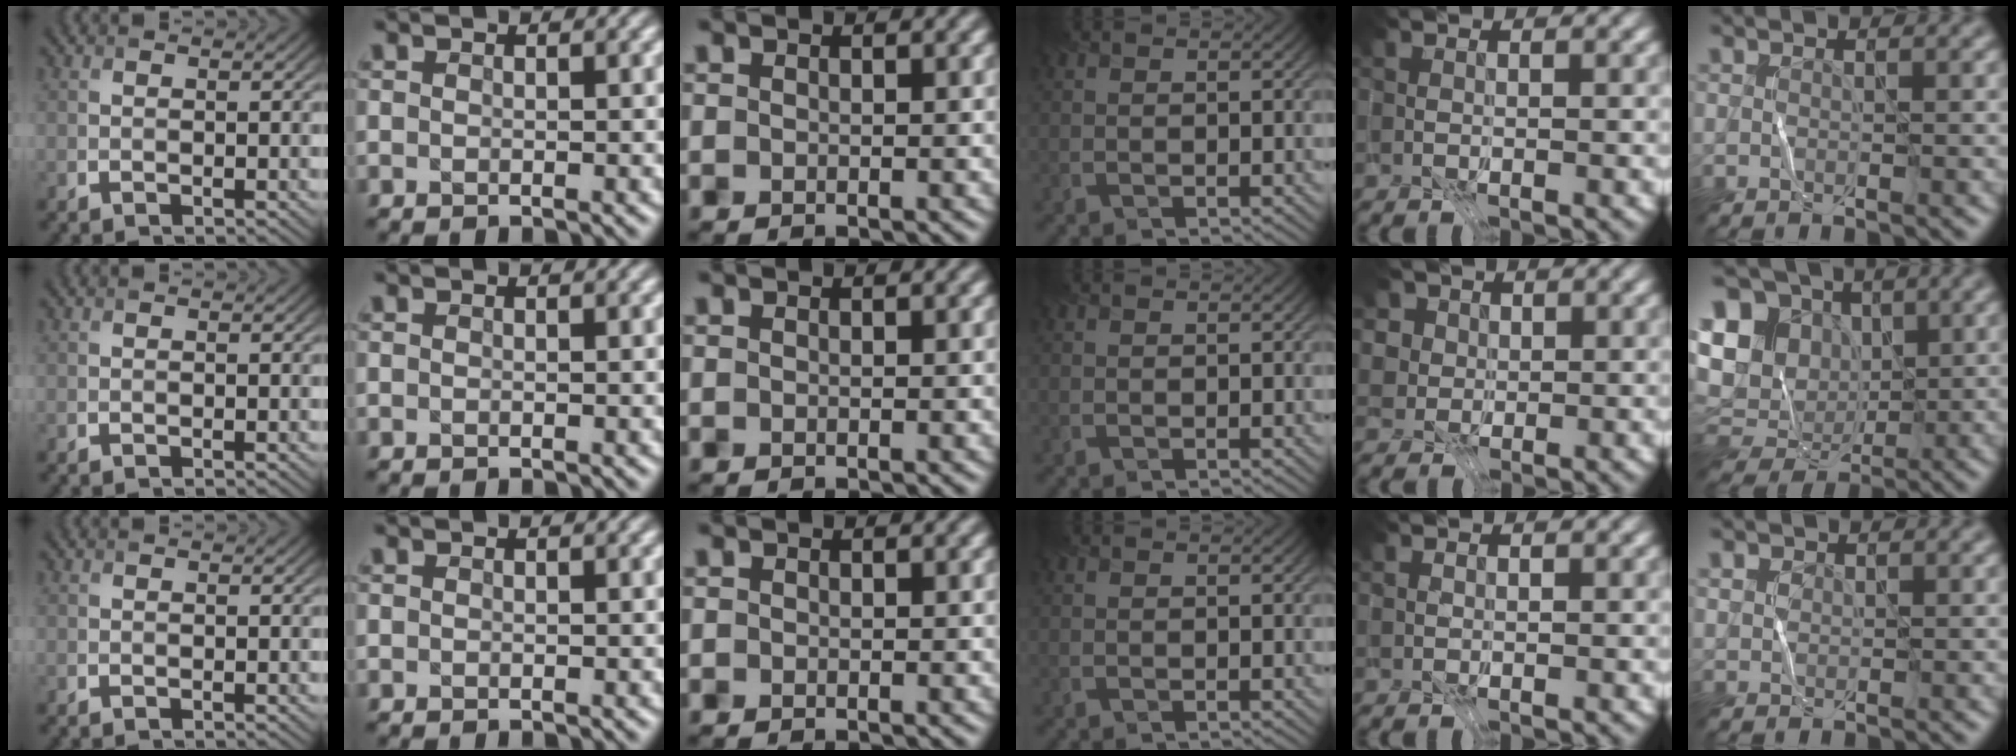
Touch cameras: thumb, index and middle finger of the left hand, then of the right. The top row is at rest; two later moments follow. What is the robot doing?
{"motion": "fold", "object": "coffee filter"}